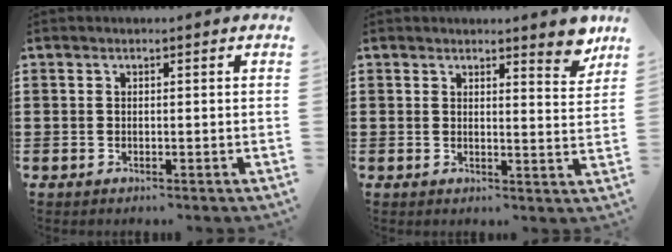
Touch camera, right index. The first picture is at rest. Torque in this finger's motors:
{"motor_torque": [-0.02, 0.15, 0.14, -0.01]}